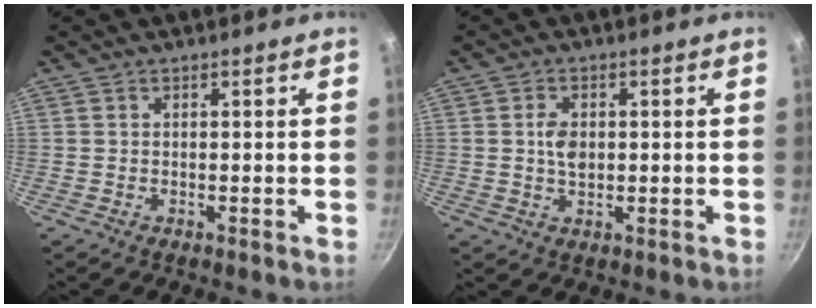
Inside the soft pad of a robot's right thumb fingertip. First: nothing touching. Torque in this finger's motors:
{"motor_torque": [0.60, 0.83, 0.88, 0.20, 0.01]}